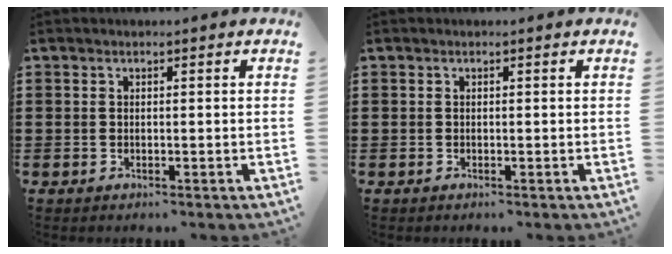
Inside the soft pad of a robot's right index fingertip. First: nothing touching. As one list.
[{"total": 0.0}]